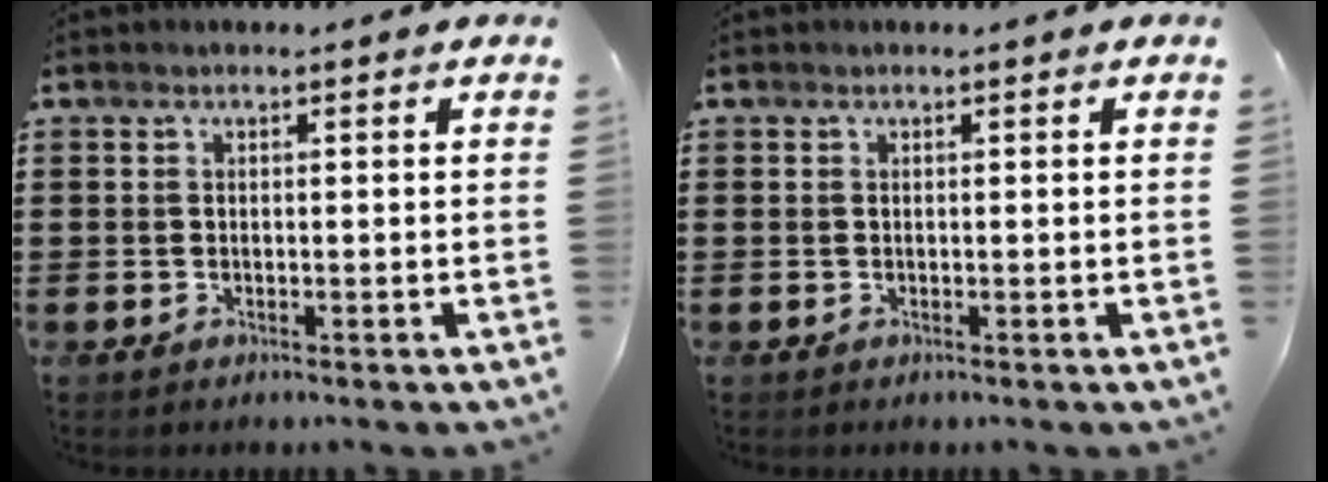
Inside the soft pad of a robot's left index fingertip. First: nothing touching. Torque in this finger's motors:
{"motor_torque": [0.00, 0.00, 0.00, -0.01]}